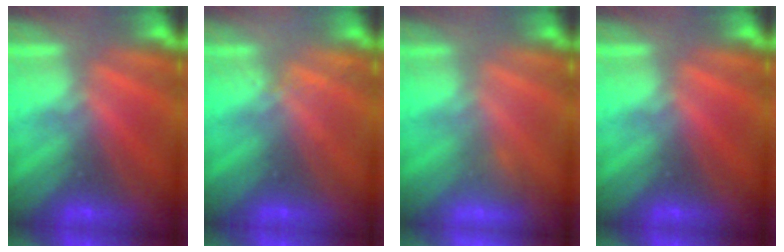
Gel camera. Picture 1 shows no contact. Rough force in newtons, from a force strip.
{"total": 2.0}
{"total": 2.8}
{"total": 0.0}